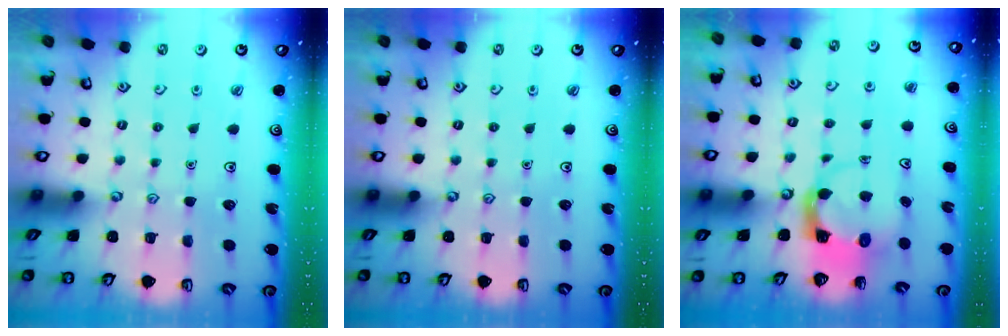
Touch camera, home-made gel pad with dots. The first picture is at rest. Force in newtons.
{"total": 0.0}
{"total": 3.9, "press": 3.8, "slide": 0.5}